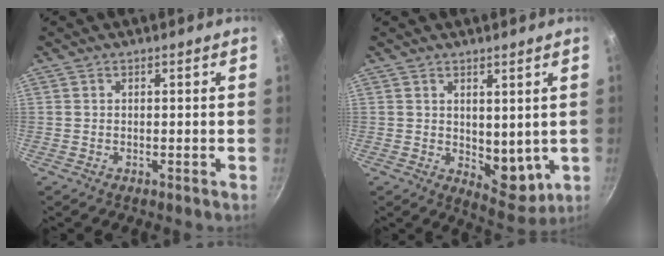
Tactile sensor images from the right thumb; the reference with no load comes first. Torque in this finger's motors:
{"motor_torque": [-0.66, 0.38, -0.02, 0.65, 0.01]}